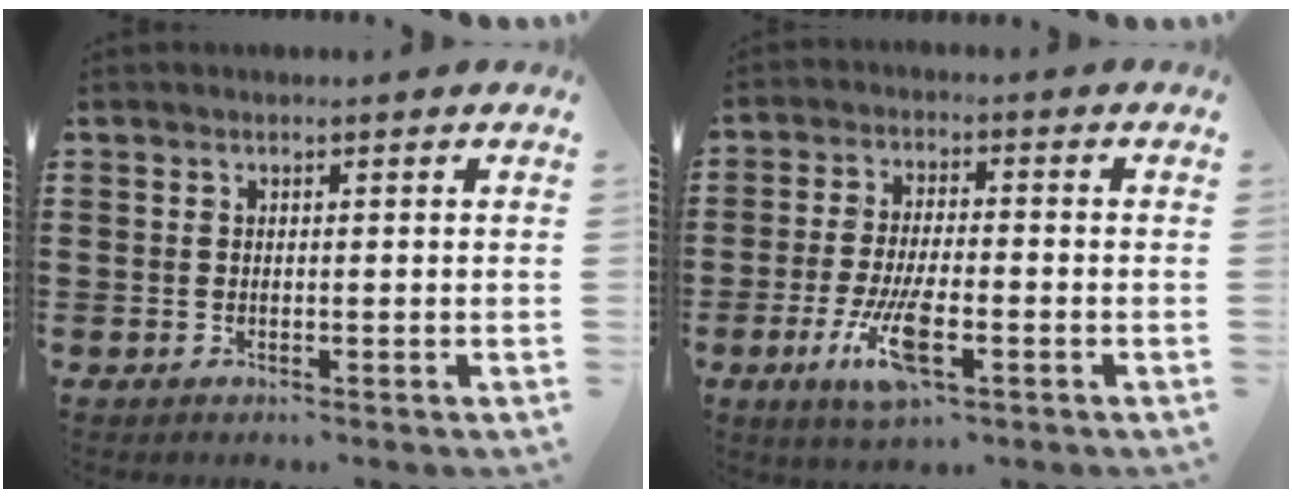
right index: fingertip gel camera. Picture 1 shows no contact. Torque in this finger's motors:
{"motor_torque": [0.93, 1.20, 0.72, 0.20]}